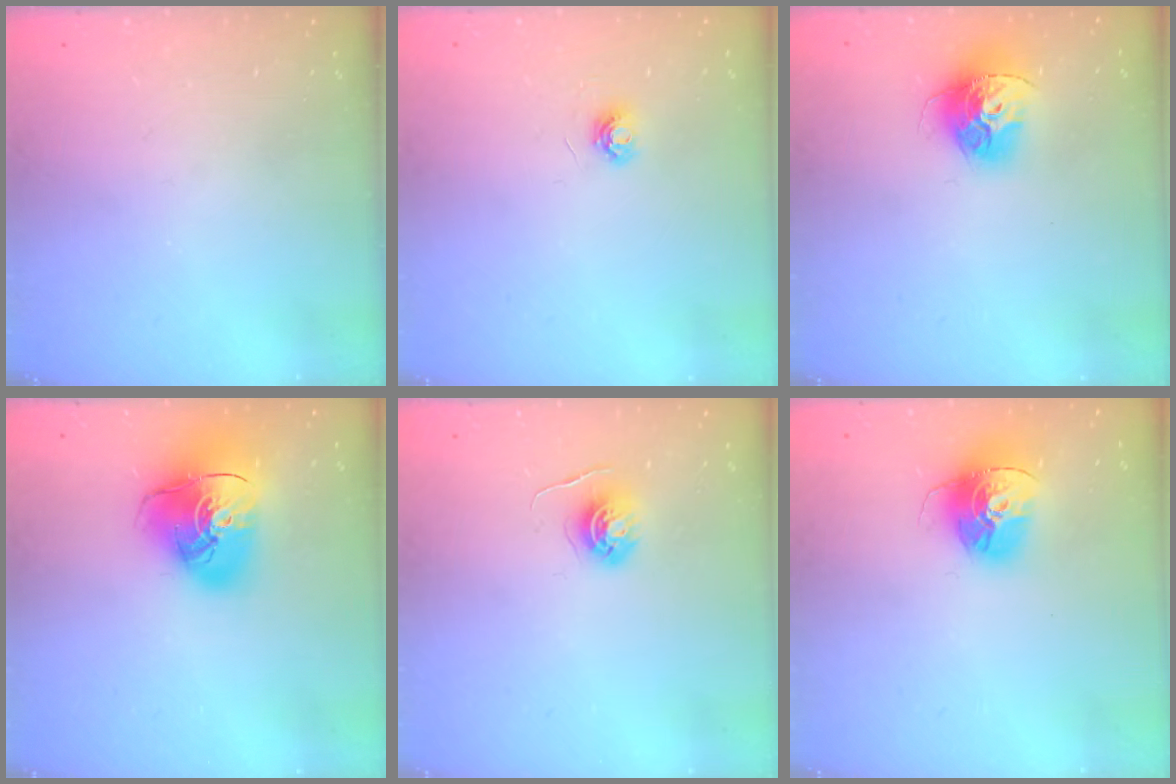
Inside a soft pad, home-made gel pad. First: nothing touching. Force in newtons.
{"total": 4.5, "press": 4.5, "slide": 0.5}
{"total": 13.8, "press": 13.8, "slide": 1.3}
{"total": 16.7, "press": 16.5, "slide": 2.0}
{"total": 5.3, "press": 5.3, "slide": 0.5}
{"total": 15.3, "press": 15.2, "slide": 1.4}